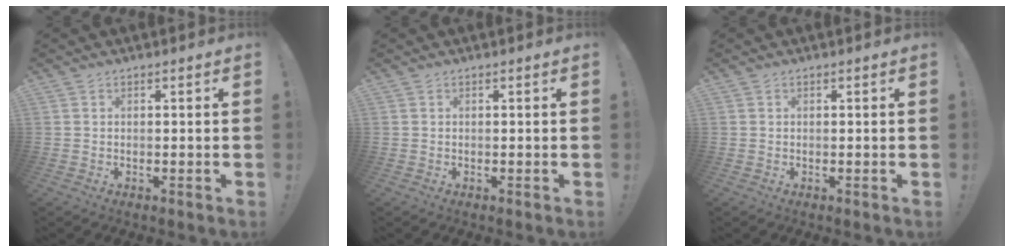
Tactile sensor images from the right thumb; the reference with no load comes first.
{"total": 0.0}
{"total": 0.0}